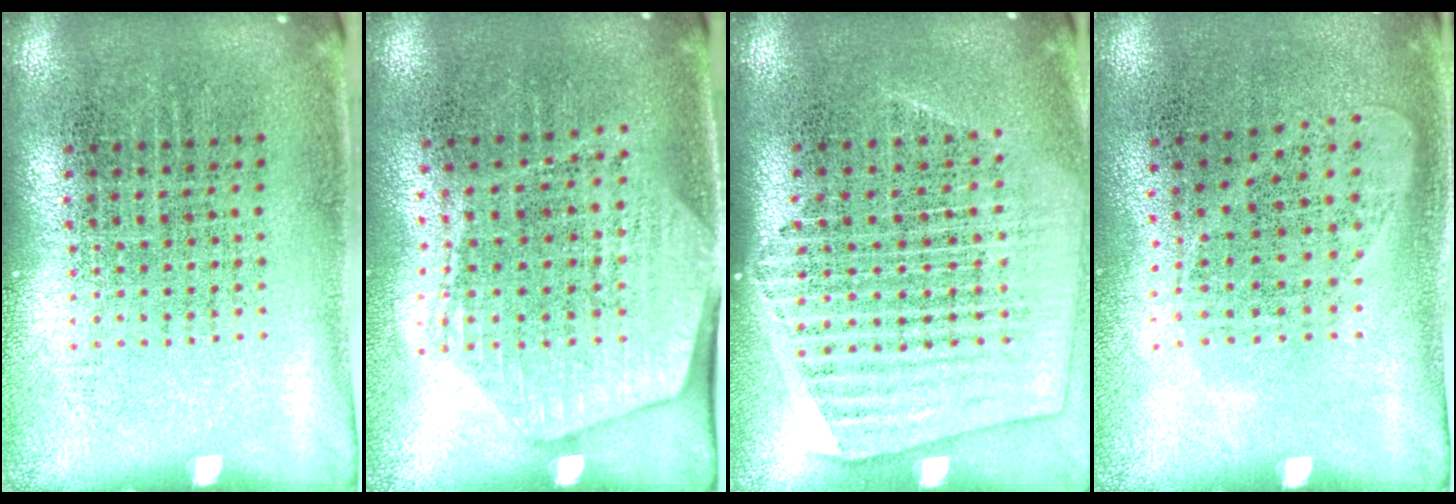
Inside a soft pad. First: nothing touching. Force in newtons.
{"total": 1.6, "press": 1.4, "slide": 0.7}
{"total": 1.6, "press": 1.4, "slide": 0.6}
{"total": 1.0, "press": 0.9, "slide": 0.4}